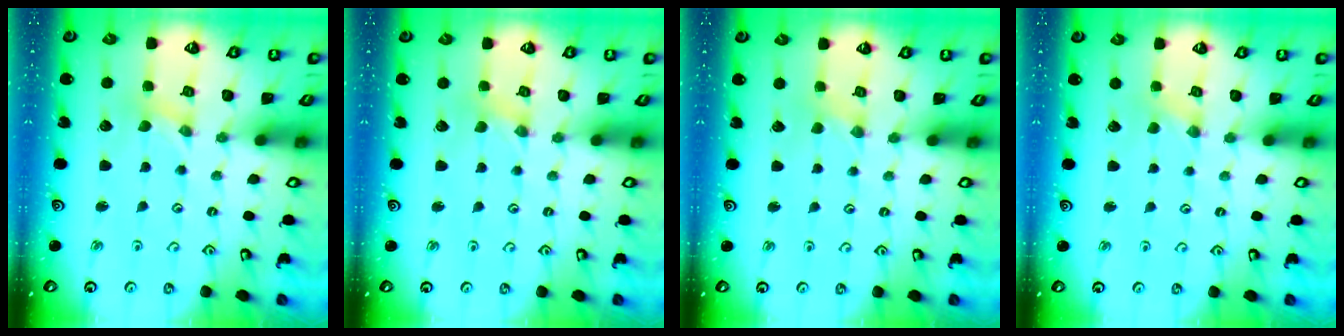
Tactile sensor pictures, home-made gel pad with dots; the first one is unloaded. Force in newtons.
{"total": 0.0}
{"total": 1.2, "press": 1.2, "slide": 0.3}
{"total": 1.4, "press": 1.4, "slide": 0.3}